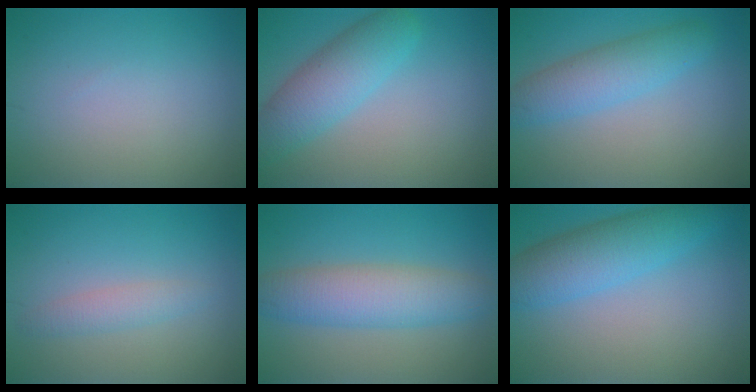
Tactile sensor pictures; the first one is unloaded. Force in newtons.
{"total": 4.9, "press": 4.9, "slide": 0.2}
{"total": 4.1, "press": 4.1, "slide": 0.1}
{"total": 1.7, "press": 1.7, "slide": 0.1}
{"total": 5.6, "press": 5.6, "slide": 0.1}
{"total": 5.4, "press": 5.4, "slide": 0.3}